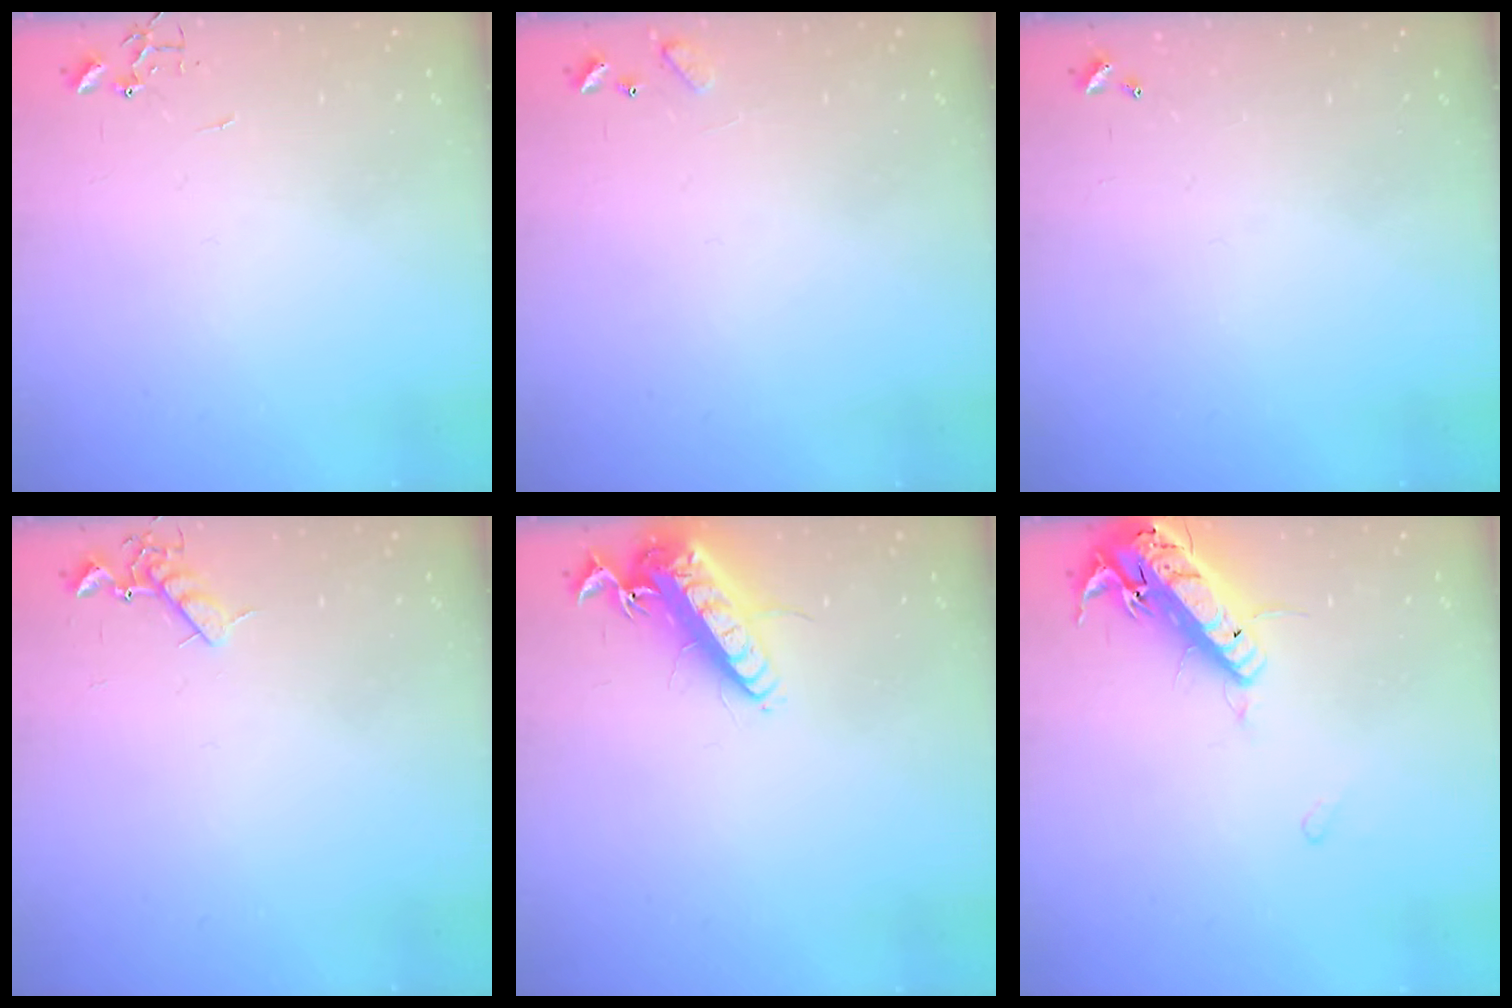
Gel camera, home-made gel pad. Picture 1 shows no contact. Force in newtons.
{"total": 6.4, "press": 6.4, "slide": 0.5}
{"total": 0.0}
{"total": 7.8, "press": 7.8, "slide": 0.8}
{"total": 15.9, "press": 15.5, "slide": 3.3}
{"total": 17.3, "press": 16.9, "slide": 3.7}